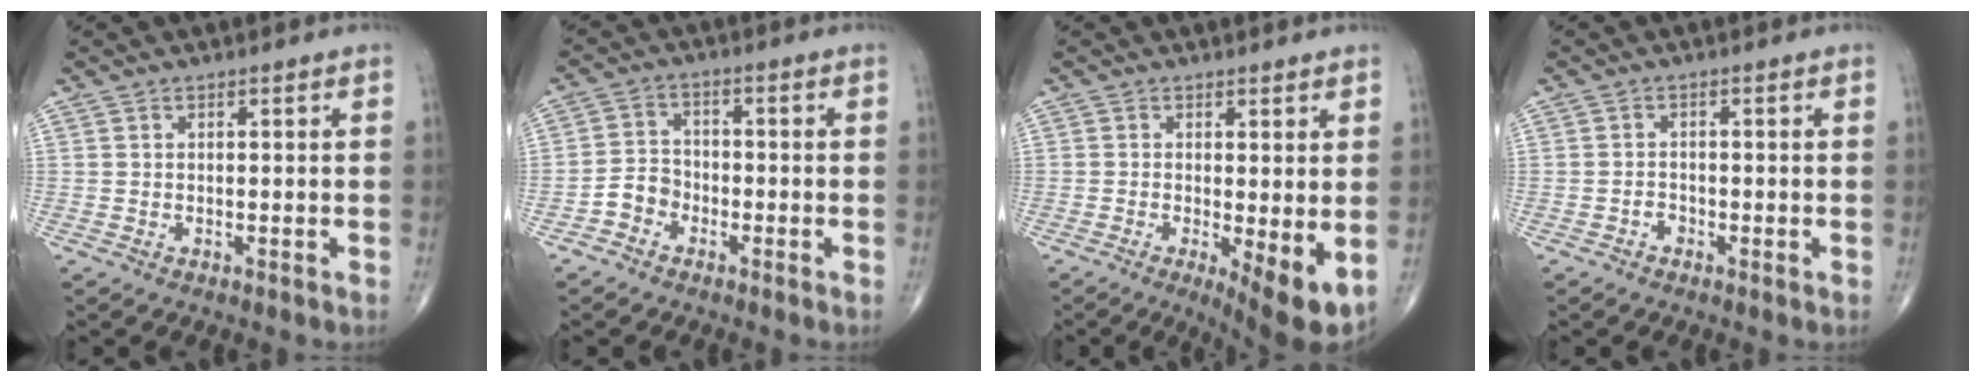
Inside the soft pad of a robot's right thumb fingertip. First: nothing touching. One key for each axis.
{"total": 4.3, "fx": -2.4, "fy": 3.3, "fz": 1.4, "tx": -0.012, "ty": 0.021, "tz": -0.054}
{"total": 7.6, "fx": -1.3, "fy": 2.2, "fz": 7.2, "tx": -0.108, "ty": -0.022, "tz": -0.018}
{"total": 1.3, "fx": -0.8, "fy": 0.9, "fz": 0.5, "tx": -0.003, "ty": 0.003, "tz": -0.018}